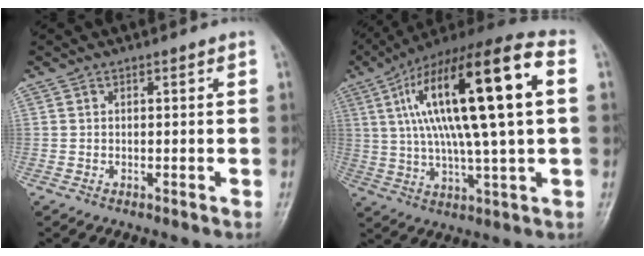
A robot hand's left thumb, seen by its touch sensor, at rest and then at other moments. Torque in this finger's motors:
{"motor_torque": [0.86, 0.85, 2.58, -0.19, 0.85]}